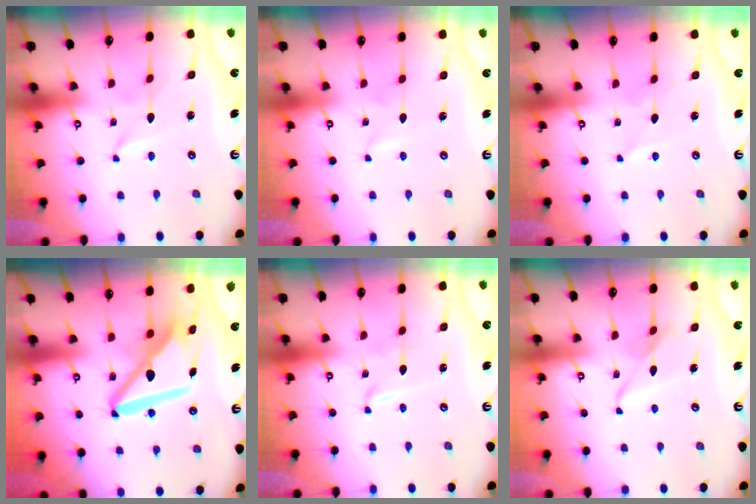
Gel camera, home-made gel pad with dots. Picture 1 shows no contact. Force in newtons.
{"total": 0.6, "press": 0.6, "slide": 0.1}
{"total": 2.8, "press": 2.8, "slide": 0.3}
{"total": 13.2, "press": 13.2, "slide": 1.5}
{"total": 1.2, "press": 1.1, "slide": 0.2}
{"total": 7.0, "press": 7.0, "slide": 0.4}